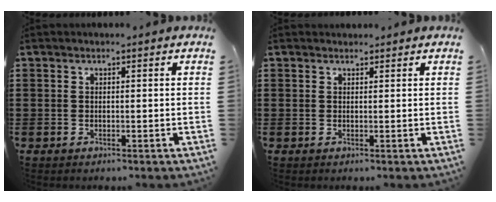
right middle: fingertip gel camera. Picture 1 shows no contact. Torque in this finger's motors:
{"motor_torque": [0.69, -0.62, 0.01, 0.01]}